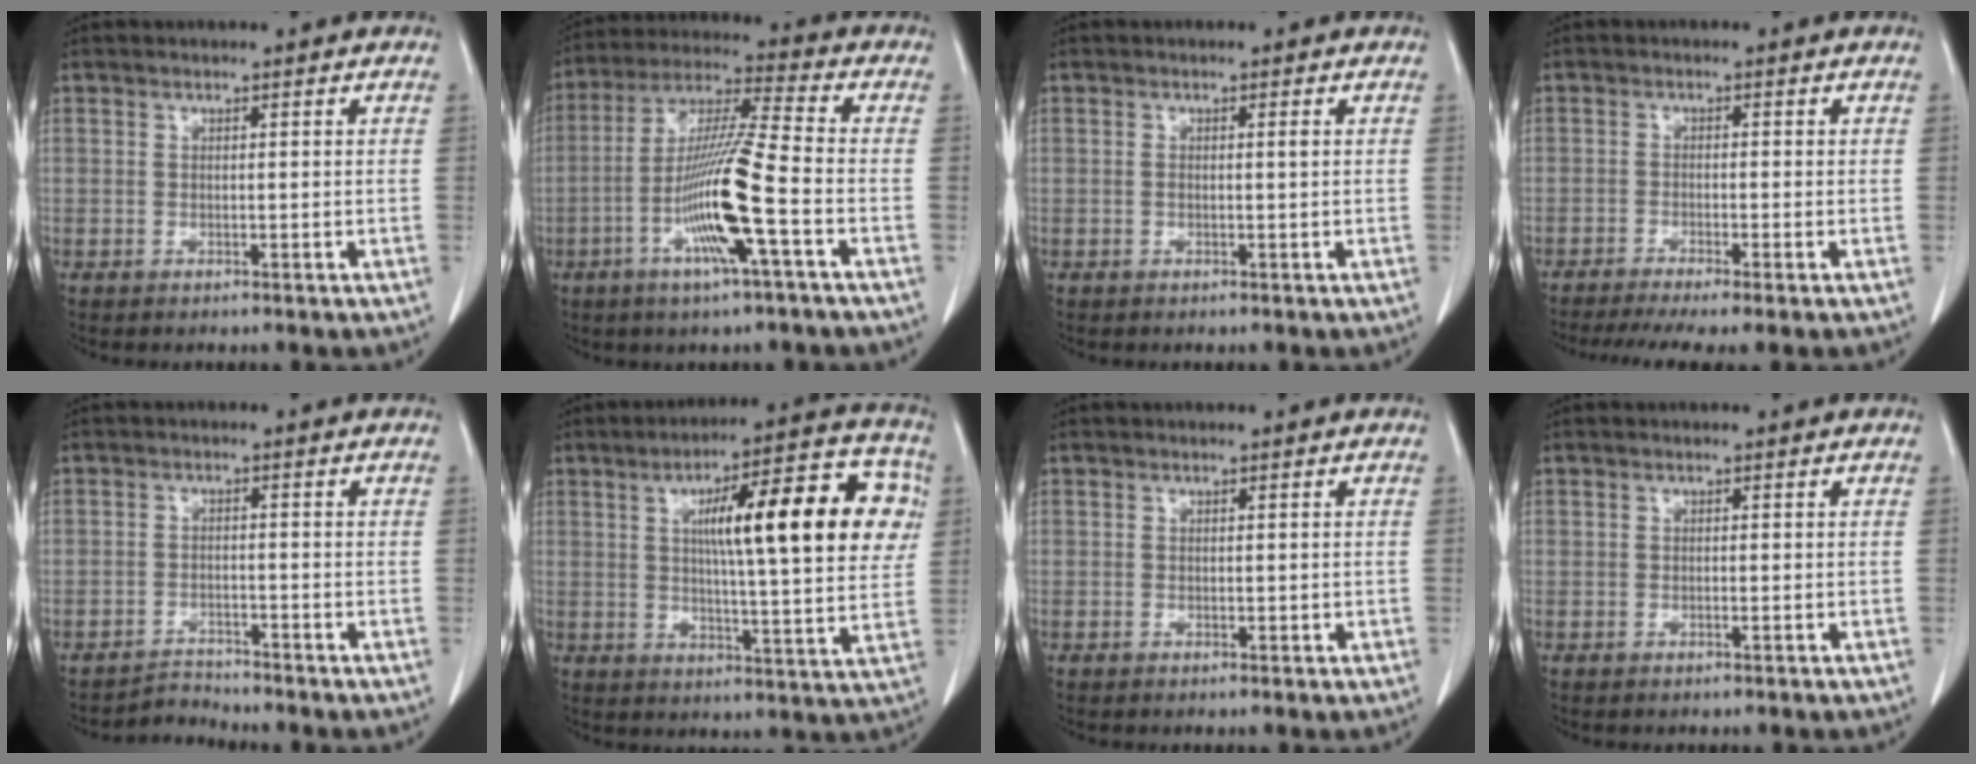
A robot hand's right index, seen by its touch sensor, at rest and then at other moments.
{"total": 13.5, "force": [-4.5, -0.3, 12.7], "torque": [-0.252, -0.005, -0.091]}
{"total": 0.7, "force": [0.1, 0.0, 0.7], "torque": [-0.015, 0.000, 0.001]}
{"total": 6.7, "force": [-5.2, 0.0, 4.2], "torque": [-0.065, -0.009, -0.082]}
{"total": 2.5, "force": [-2.2, 0.0, -1.3], "torque": [0.031, -0.007, -0.038]}
{"total": 19.6, "force": [4.8, 3.2, 18.8], "torque": [-0.252, 0.032, 0.063]}
{"total": 0.6, "force": [0.1, 0.4, 0.4], "torque": [-0.004, -0.001, 0.002]}
{"total": 0.0}